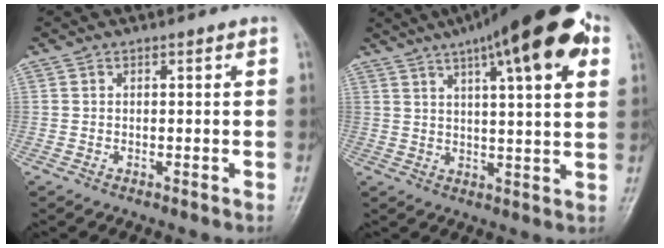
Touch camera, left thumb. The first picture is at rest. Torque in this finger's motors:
{"motor_torque": [0.77, 0.72, 1.86, -0.91, 0.11]}